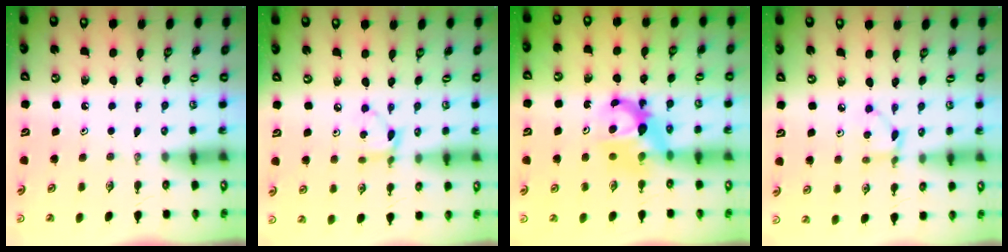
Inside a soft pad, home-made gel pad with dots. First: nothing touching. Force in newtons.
{"total": 5.4, "press": 5.4, "slide": 0.6}
{"total": 7.2, "press": 7.2, "slide": 0.3}
{"total": 2.8, "press": 2.8, "slide": 0.4}